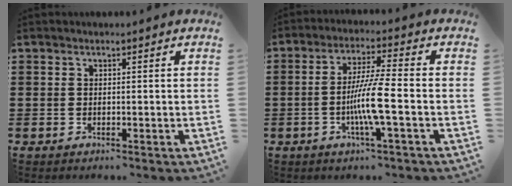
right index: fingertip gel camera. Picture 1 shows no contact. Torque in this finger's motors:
{"motor_torque": [1.65, 0.49, 0.30, 0.21]}